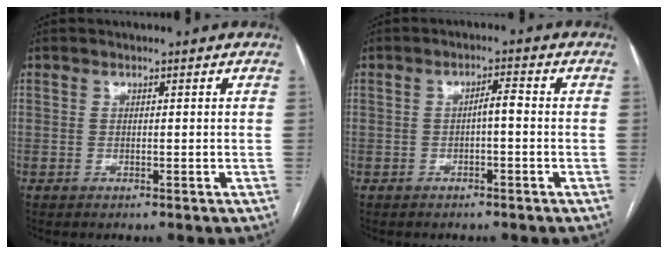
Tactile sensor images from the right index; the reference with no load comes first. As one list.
[{"total": 2.2, "force": [-0.4, 0.4, 2.2], "torque": [-0.034, 0.006, -0.008]}]